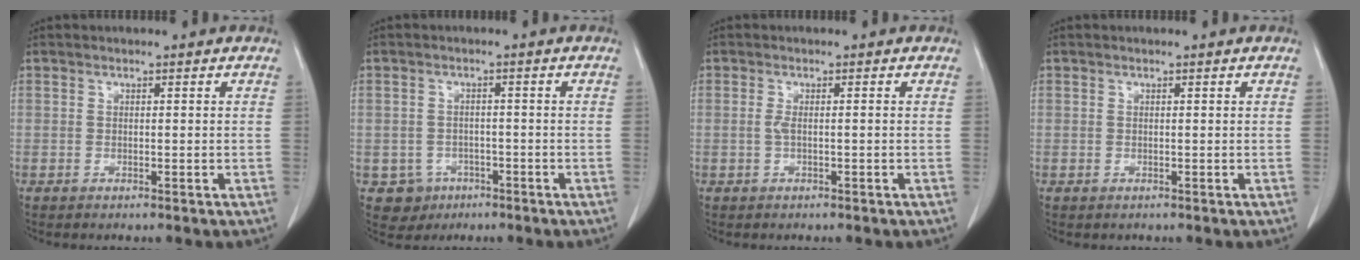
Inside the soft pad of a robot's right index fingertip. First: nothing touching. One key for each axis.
{"total": 4.3, "fx": -1.8, "fy": 3.9, "fz": 0.1, "tx": 0.001, "ty": 0.013, "tz": -0.020}
{"total": 1.3, "fx": -0.2, "fy": 0.2, "fz": 1.3, "tx": -0.026, "ty": -0.001, "tz": -0.003}
{"total": 0.5, "fx": 0.0, "fy": 0.5, "fz": 0.0, "tx": 0.006, "ty": 0.005, "tz": -0.004}